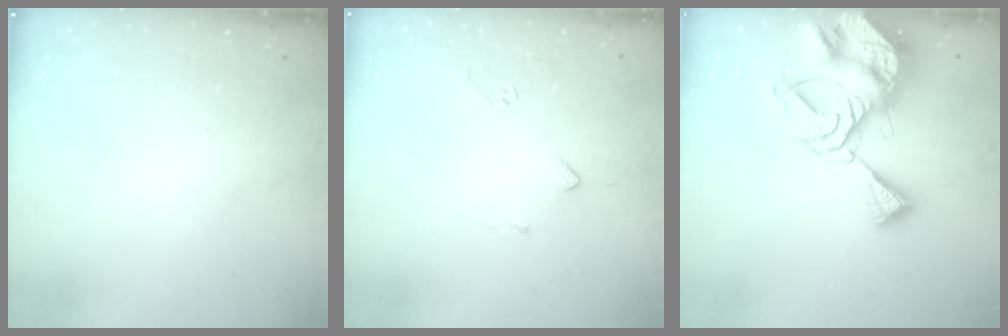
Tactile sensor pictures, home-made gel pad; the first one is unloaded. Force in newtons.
{"total": 3.3, "press": 3.3, "slide": 0.5}
{"total": 14.5, "press": 14.4, "slide": 1.7}